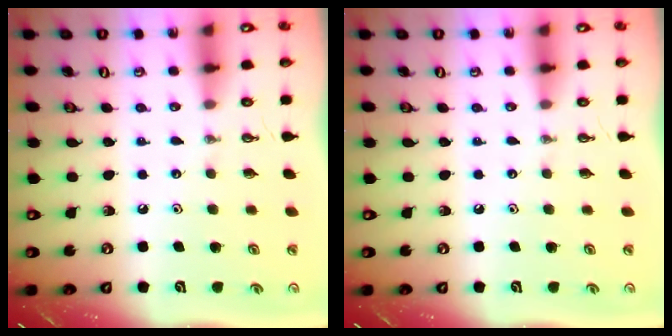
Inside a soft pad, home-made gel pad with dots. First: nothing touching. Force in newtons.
{"total": 0.0}